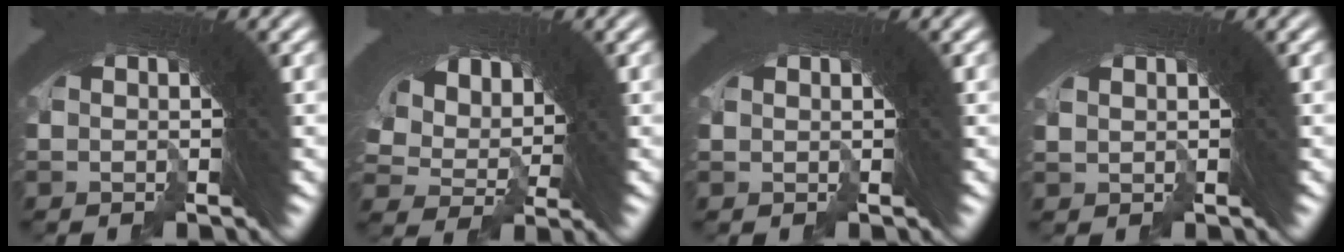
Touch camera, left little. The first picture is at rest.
{"total": 6.7, "force": [-2.0, 5.5, 3.2], "torque": [-0.110, -0.033, -0.019]}
{"total": 0.0}
{"total": 0.9, "force": [0.1, 0.9, 0.0], "torque": [-0.011, 0.001, 0.004]}